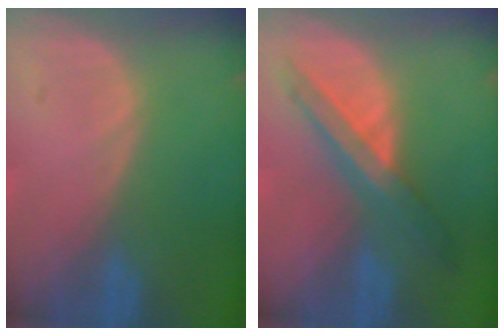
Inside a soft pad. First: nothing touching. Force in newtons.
{"total": 7.2, "press": 6.1, "slide": 3.8}